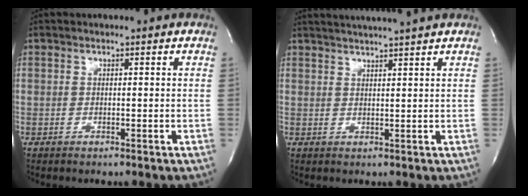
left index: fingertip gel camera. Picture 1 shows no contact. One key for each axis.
{"total": 7.9, "fx": 7.1, "fy": -1.3, "fz": 3.1, "tx": -0.049, "ty": 0.014, "tz": 0.099}